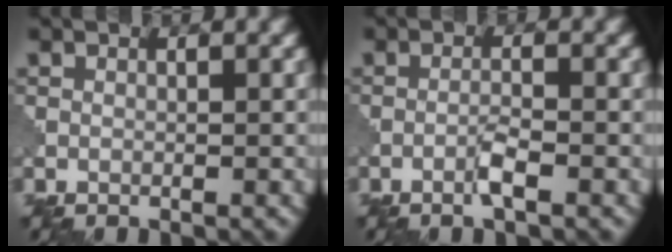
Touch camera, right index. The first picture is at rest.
{"total": 1.6, "force": [-0.9, 0.1, 1.4], "torque": [-0.026, 0.005, -0.021]}